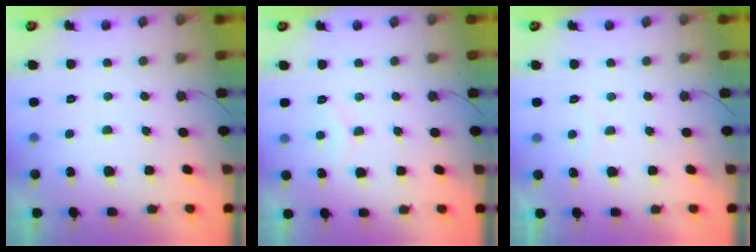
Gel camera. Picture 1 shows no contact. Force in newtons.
{"total": 4.8, "press": 4.8, "slide": 0.5}
{"total": 4.4, "press": 4.4, "slide": 0.2}